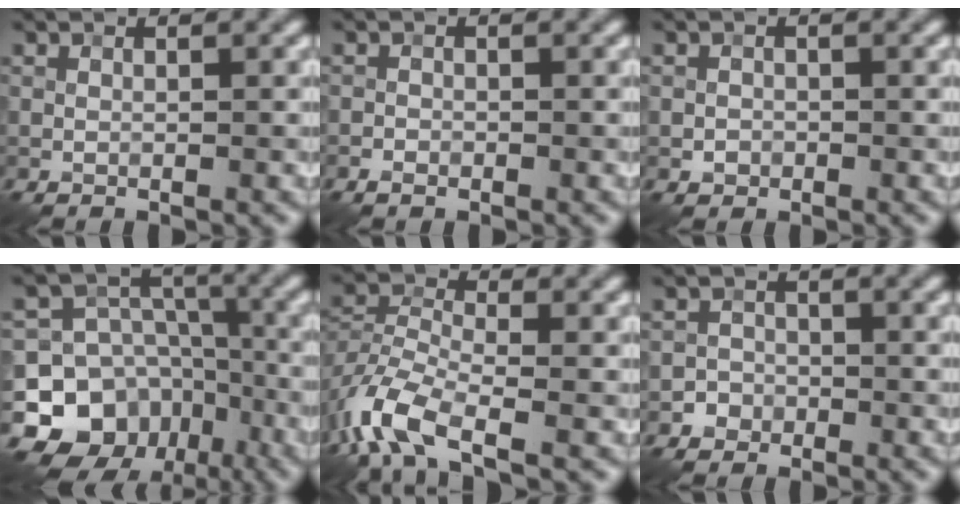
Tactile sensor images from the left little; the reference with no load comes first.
{"total": 1.0, "force": [-0.6, 0.6, 0.4], "torque": [-0.006, 0.001, -0.013]}
{"total": 0.8, "force": [-0.4, 0.7, 0.2], "torque": [0.003, 0.000, -0.008]}
{"total": 14.2, "force": [-7.8, 11.1, 4.1], "torque": [-0.086, -0.009, -0.138]}
{"total": 7.6, "force": [-4.4, 3.3, 5.2], "torque": [-0.121, -0.003, -0.100]}
{"total": 1.4, "force": [-0.8, 1.2, -0.1], "torque": [0.015, 0.008, -0.016]}